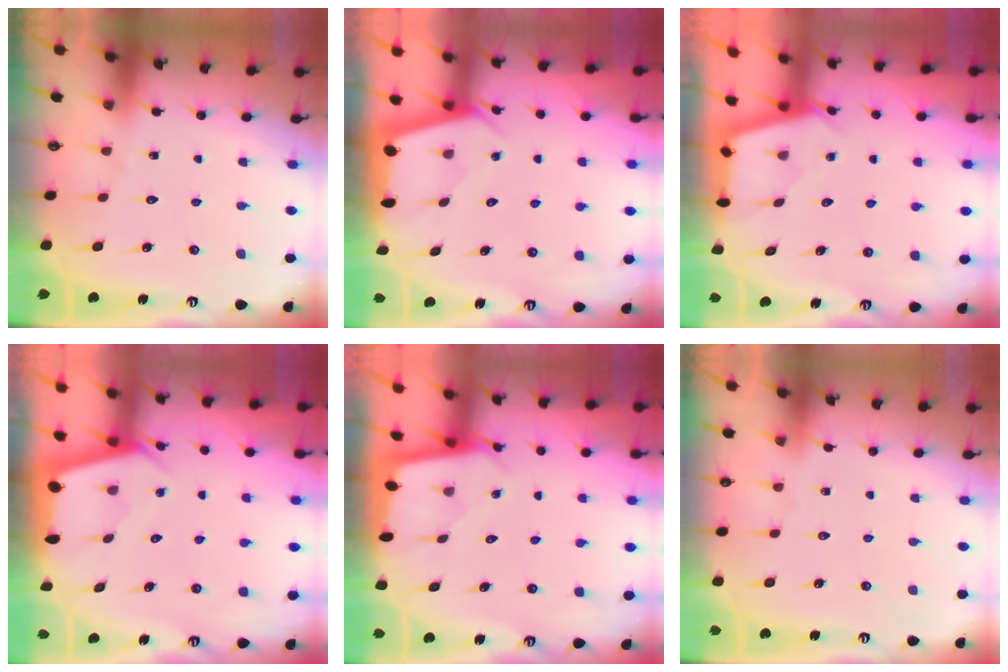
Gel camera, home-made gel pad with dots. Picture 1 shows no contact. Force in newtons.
{"total": 2.4, "press": 2.4, "slide": 0.3}
{"total": 2.6, "press": 2.6, "slide": 0.3}
{"total": 2.4, "press": 2.3, "slide": 0.3}
{"total": 1.9, "press": 1.9, "slide": 0.2}
{"total": 0.0}